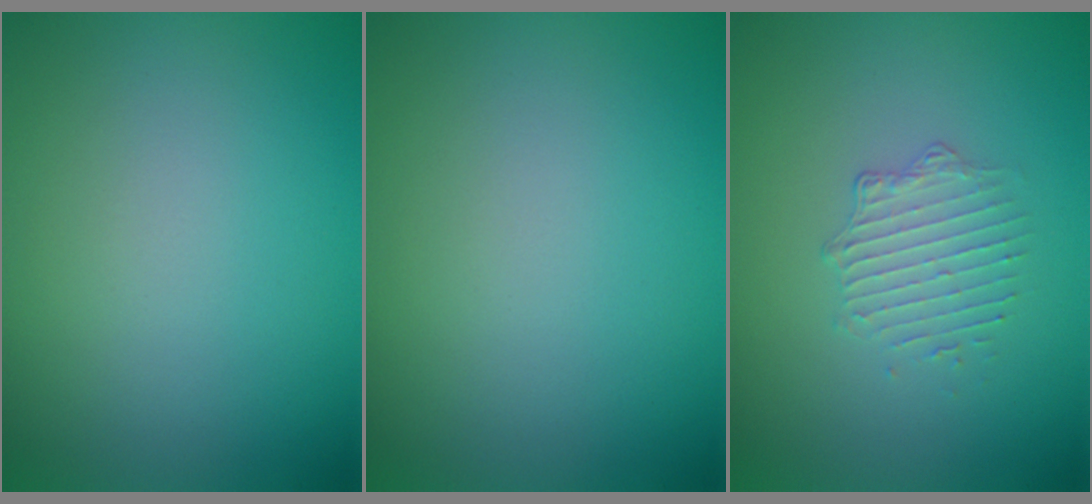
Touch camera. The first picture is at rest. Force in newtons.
{"total": 0.0}
{"total": 1.7, "press": 1.1, "slide": 1.3}